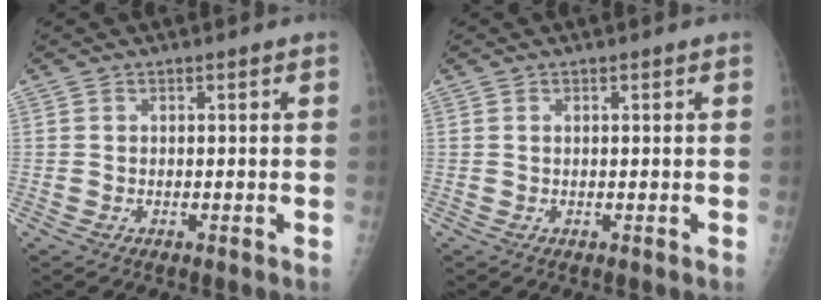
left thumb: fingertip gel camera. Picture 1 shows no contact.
{"total": 0.0}